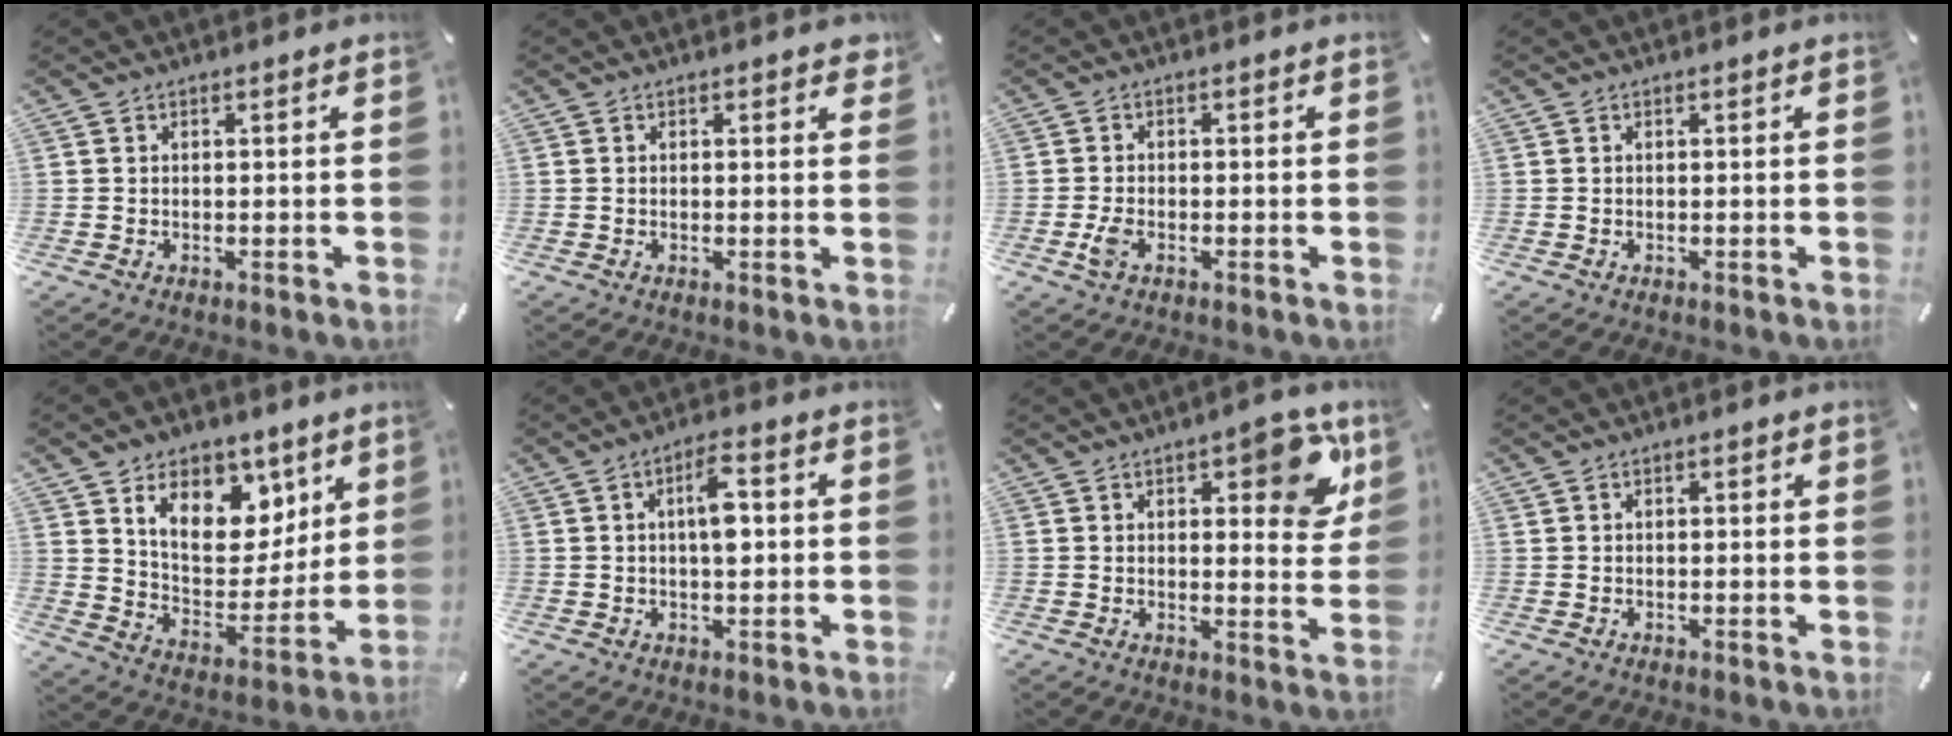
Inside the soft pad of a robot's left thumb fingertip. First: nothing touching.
{"total": 1.0, "force": [0.5, 0.6, 0.7], "torque": [0.000, -0.003, 0.004]}
{"total": 3.1, "force": [-1.3, 1.6, 2.4], "torque": [-0.060, -0.003, -0.027]}
{"total": 0.0}
{"total": 15.4, "force": [8.7, 10.4, 7.2], "torque": [-0.107, -0.054, 0.158]}
{"total": 7.0, "force": [0.8, 3.0, 6.3], "torque": [-0.096, 0.005, 0.008]}
{"total": 12.4, "force": [6.1, 5.3, 9.4], "torque": [-0.106, -0.029, 0.096]}
{"total": 0.6, "force": [0.2, 0.4, 0.3], "torque": [-0.006, 0.004, 0.003]}